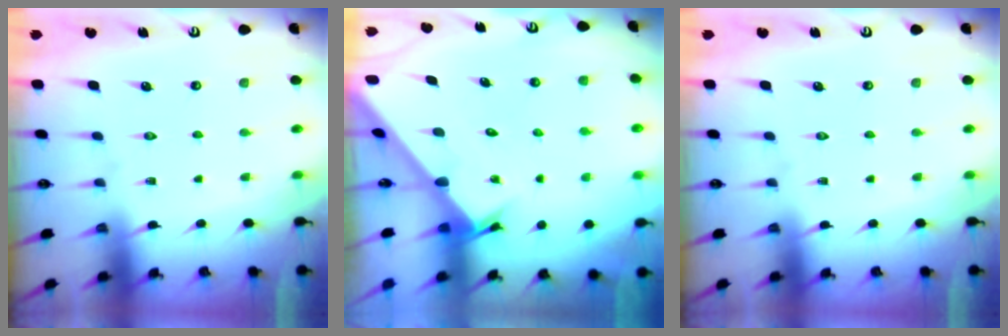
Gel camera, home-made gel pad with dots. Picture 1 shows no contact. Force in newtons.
{"total": 2.4, "press": 2.4, "slide": 0.3}
{"total": 0.0}